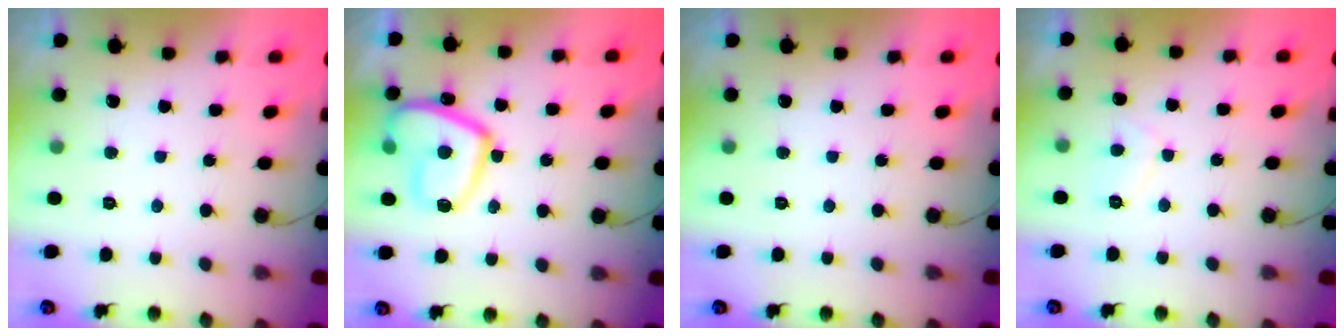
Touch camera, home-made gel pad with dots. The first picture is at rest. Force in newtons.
{"total": 15.0, "press": 14.9, "slide": 1.6}
{"total": 0.0}
{"total": 2.5, "press": 2.4, "slide": 0.7}